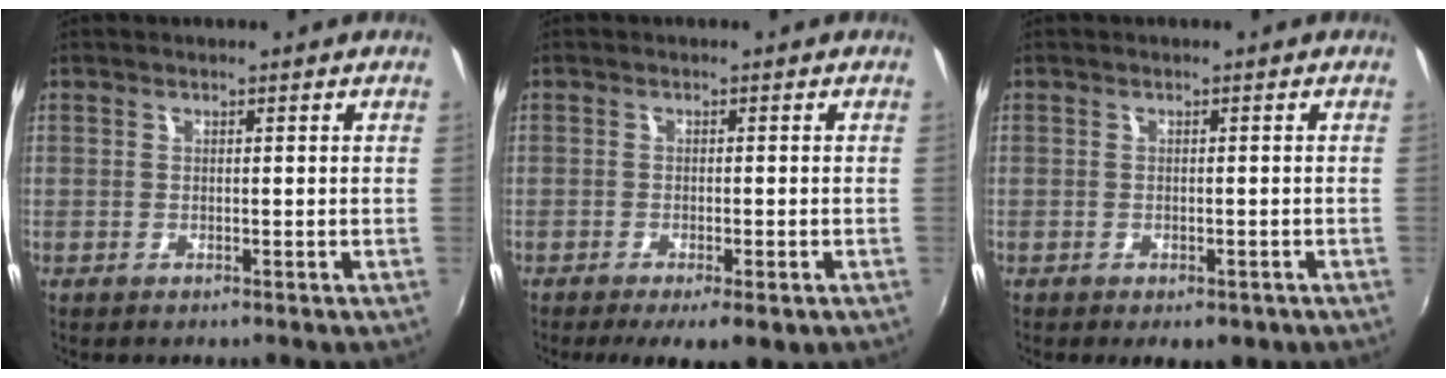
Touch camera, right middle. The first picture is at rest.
{"total": 7.1, "force": [-4.6, 1.8, 5.1], "torque": [-0.102, -0.027, -0.067]}
{"total": 3.8, "force": [-2.3, 2.0, 2.3], "torque": [-0.042, -0.016, -0.026]}